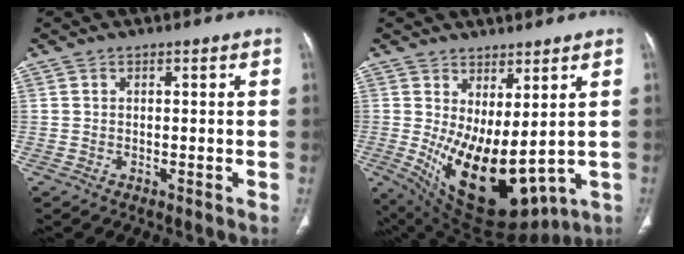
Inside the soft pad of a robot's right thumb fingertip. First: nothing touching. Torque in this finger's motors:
{"motor_torque": [-0.49, 2.51, 1.26, 0.98, 0.61]}